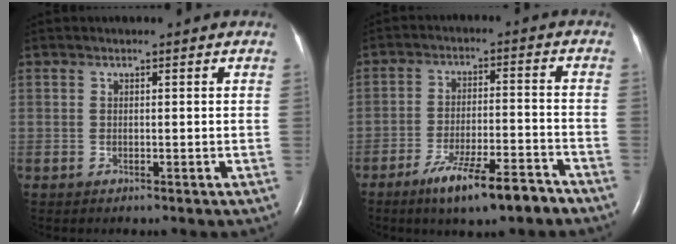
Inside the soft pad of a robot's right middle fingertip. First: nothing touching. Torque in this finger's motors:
{"motor_torque": [1.09, -0.93, 0.30, 0.14]}